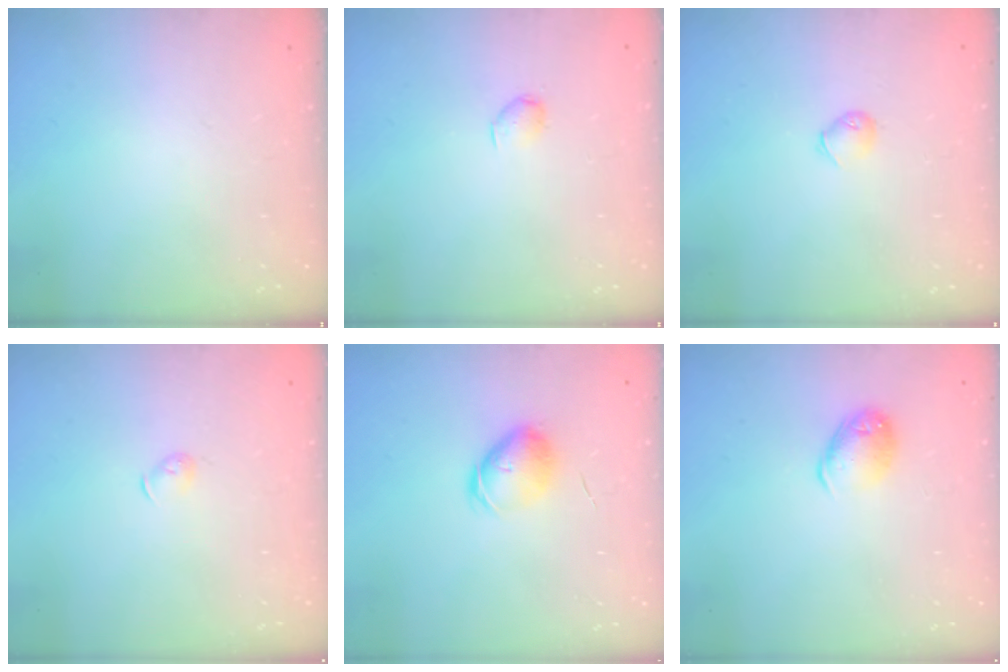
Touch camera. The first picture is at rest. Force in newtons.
{"total": 3.5, "press": 3.5, "slide": 0.6}
{"total": 3.1, "press": 3.1, "slide": 0.7}
{"total": 3.4, "press": 3.3, "slide": 0.8}
{"total": 7.1, "press": 7.1, "slide": 0.5}
{"total": 9.3, "press": 9.1, "slide": 1.6}